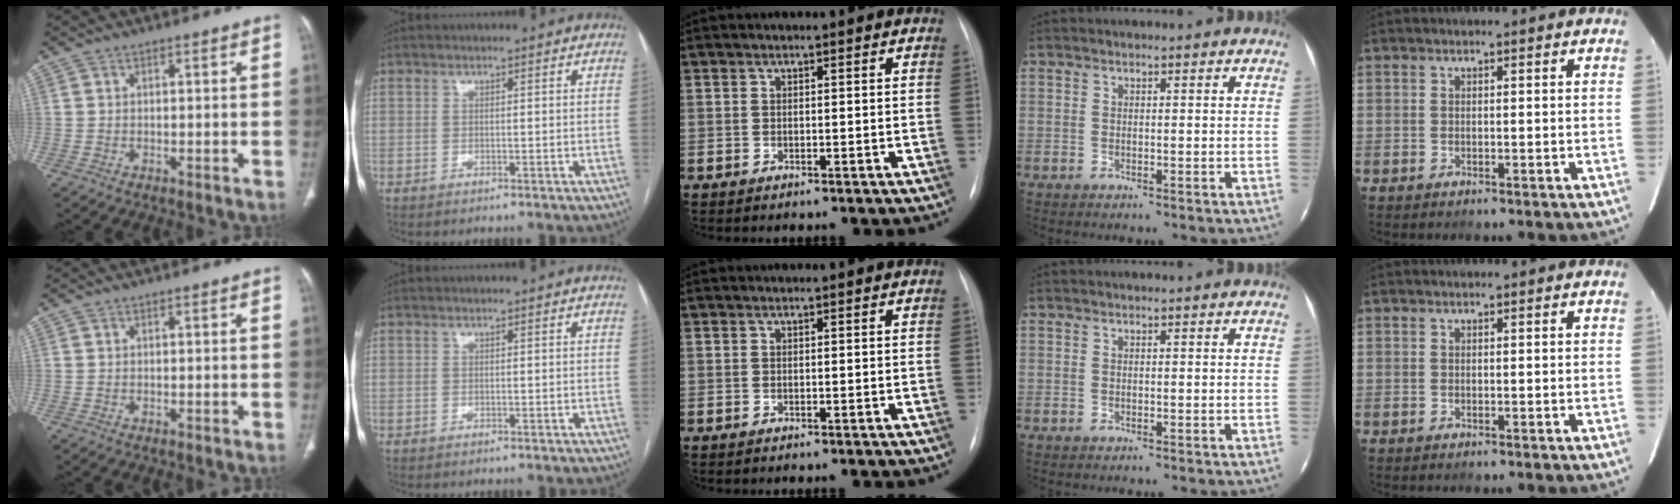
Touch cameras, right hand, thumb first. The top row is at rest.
{}